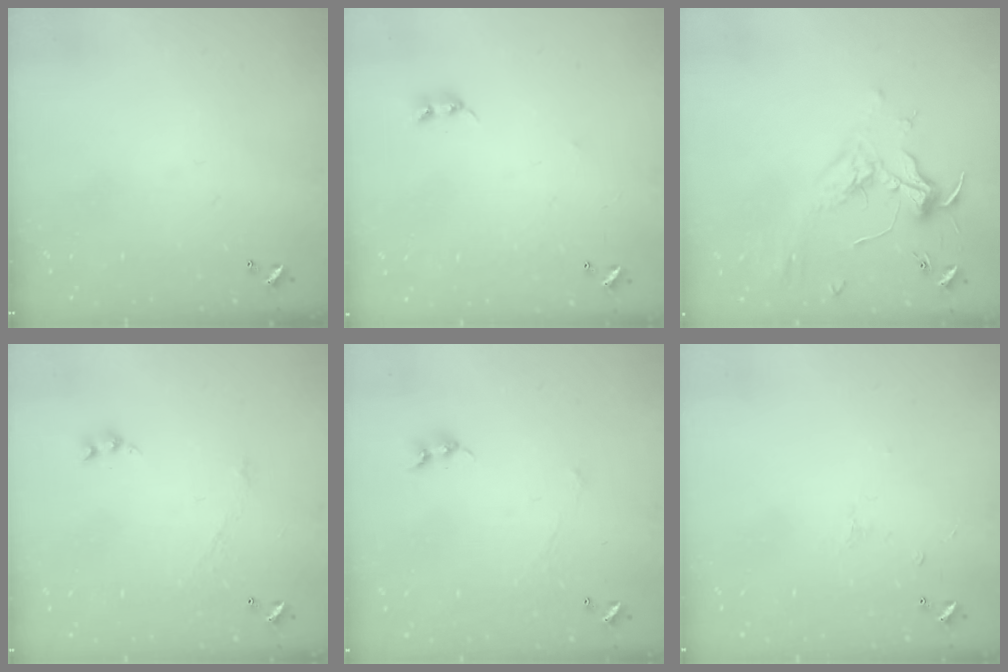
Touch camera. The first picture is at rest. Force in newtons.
{"total": 2.2, "press": 2.2, "slide": 0.4}
{"total": 2.0, "press": 1.9, "slide": 0.7}
{"total": 1.9, "press": 1.8, "slide": 0.4}
{"total": 1.0, "press": 0.8, "slide": 0.6}
{"total": 1.2, "press": 1.1, "slide": 0.6}